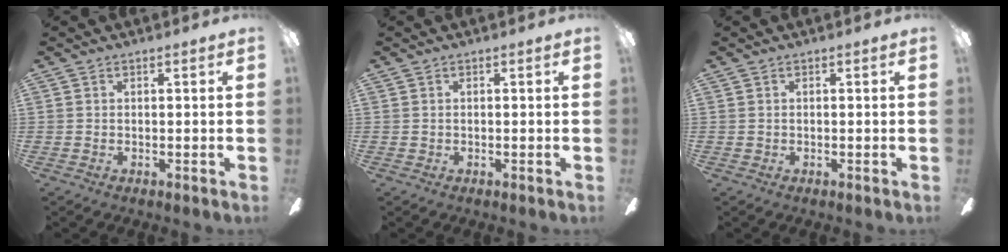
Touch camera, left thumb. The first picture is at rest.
{"total": 0.0}
{"total": 0.0}